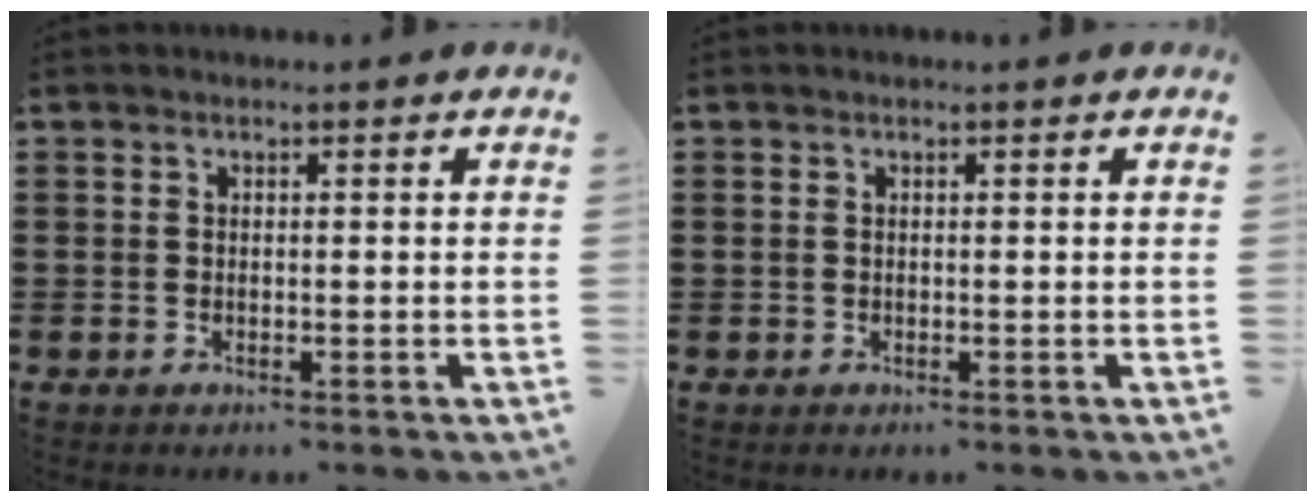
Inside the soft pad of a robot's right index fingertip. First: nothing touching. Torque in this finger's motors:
{"motor_torque": [-0.36, 0.46, -0.01, -0.01]}